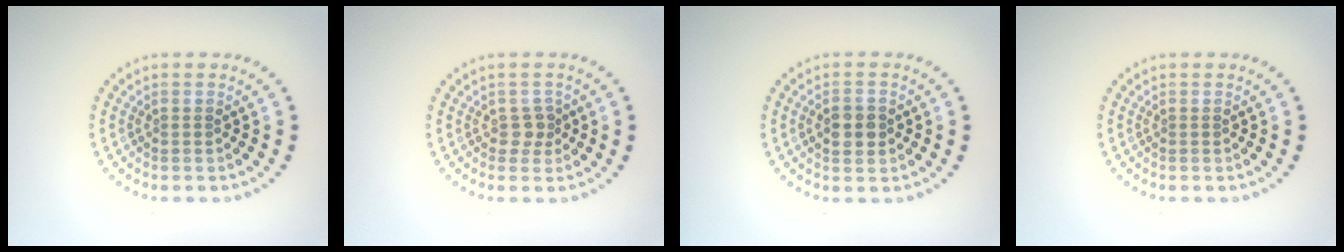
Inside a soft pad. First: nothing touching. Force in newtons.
{"total": 1.4, "press": 1.1, "slide": 0.8}
{"total": 2.8, "press": 2.8, "slide": 0.3}
{"total": 0.0}